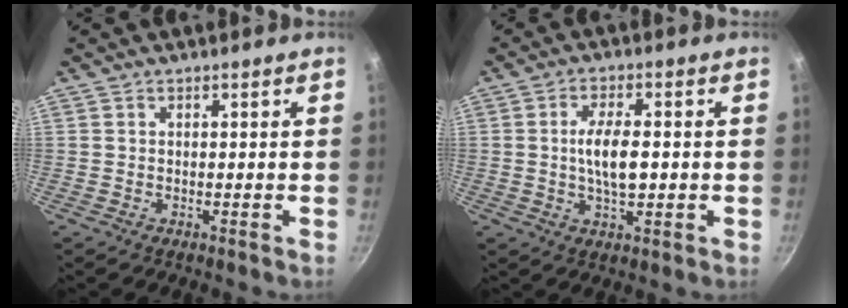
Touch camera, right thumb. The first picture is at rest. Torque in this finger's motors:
{"motor_torque": [1.49, 0.97, 1.73, -1.03, 0.61]}